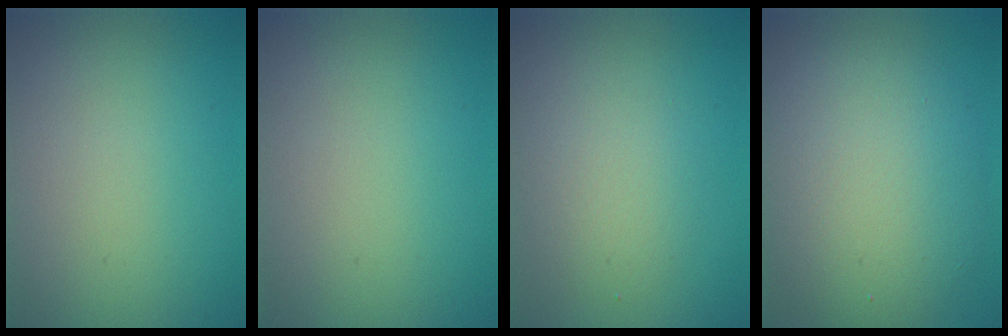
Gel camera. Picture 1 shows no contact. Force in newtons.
{"total": 0.0}
{"total": 2.4, "press": 2.4, "slide": 0.2}
{"total": 8.1, "press": 8.1, "slide": 0.4}